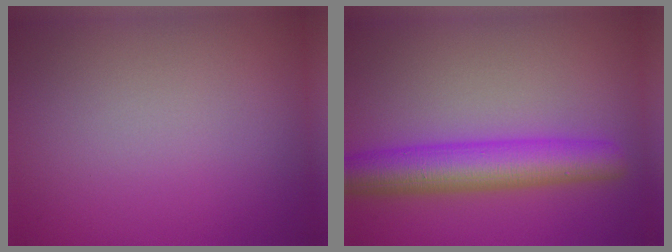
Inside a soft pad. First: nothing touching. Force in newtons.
{"total": 6.3, "press": 6.3, "slide": 0.2}